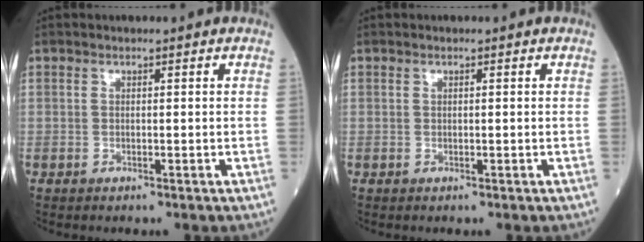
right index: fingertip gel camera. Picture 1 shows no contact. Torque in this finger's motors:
{"motor_torque": [0.07, 0.00, 0.06, 0.01]}